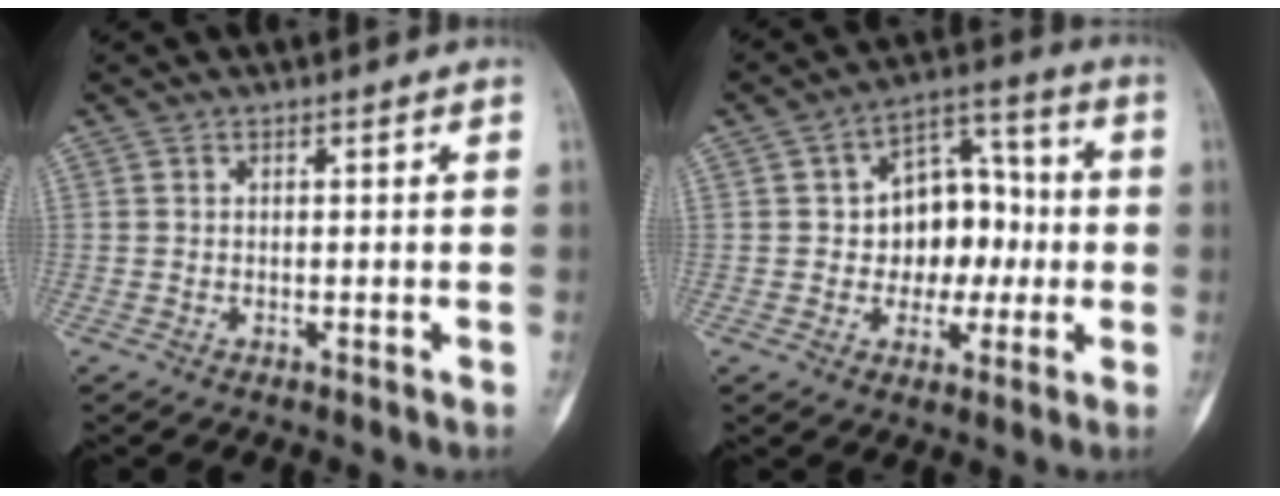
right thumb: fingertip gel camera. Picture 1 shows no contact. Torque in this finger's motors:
{"motor_torque": [-0.62, 1.08, 0.50, -0.38, 0.08]}